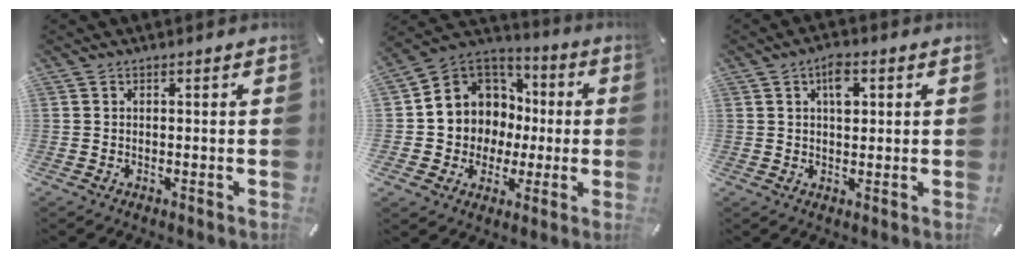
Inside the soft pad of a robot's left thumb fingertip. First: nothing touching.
{"total": 10.5, "force": [0.5, 10.4, 0.9], "torque": [-0.027, -0.024, 0.021]}
{"total": 5.1, "force": [1.6, 2.8, 4.0], "torque": [-0.060, 0.000, 0.021]}